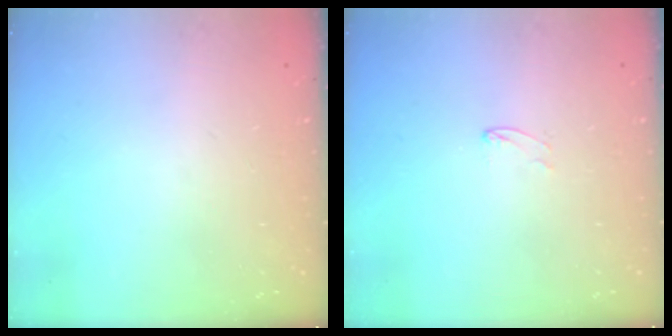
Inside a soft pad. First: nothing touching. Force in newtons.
{"total": 3.4, "press": 3.4, "slide": 0.3}